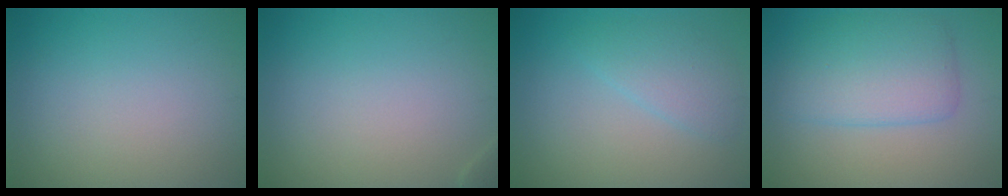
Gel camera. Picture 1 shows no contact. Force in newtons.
{"total": 0.7, "press": 0.7, "slide": 0.0}
{"total": 2.5, "press": 2.5, "slide": 0.2}
{"total": 4.9, "press": 4.9, "slide": 0.1}